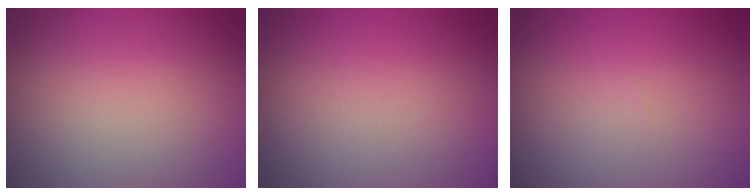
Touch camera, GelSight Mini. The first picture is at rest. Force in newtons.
{"total": 0.0}
{"total": 0.0}